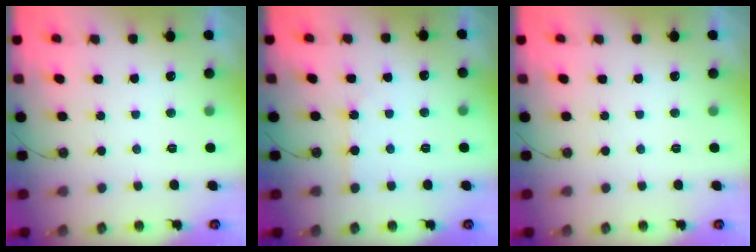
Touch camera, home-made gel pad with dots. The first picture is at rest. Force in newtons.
{"total": 4.2, "press": 4.2, "slide": 0.6}
{"total": 0.0}